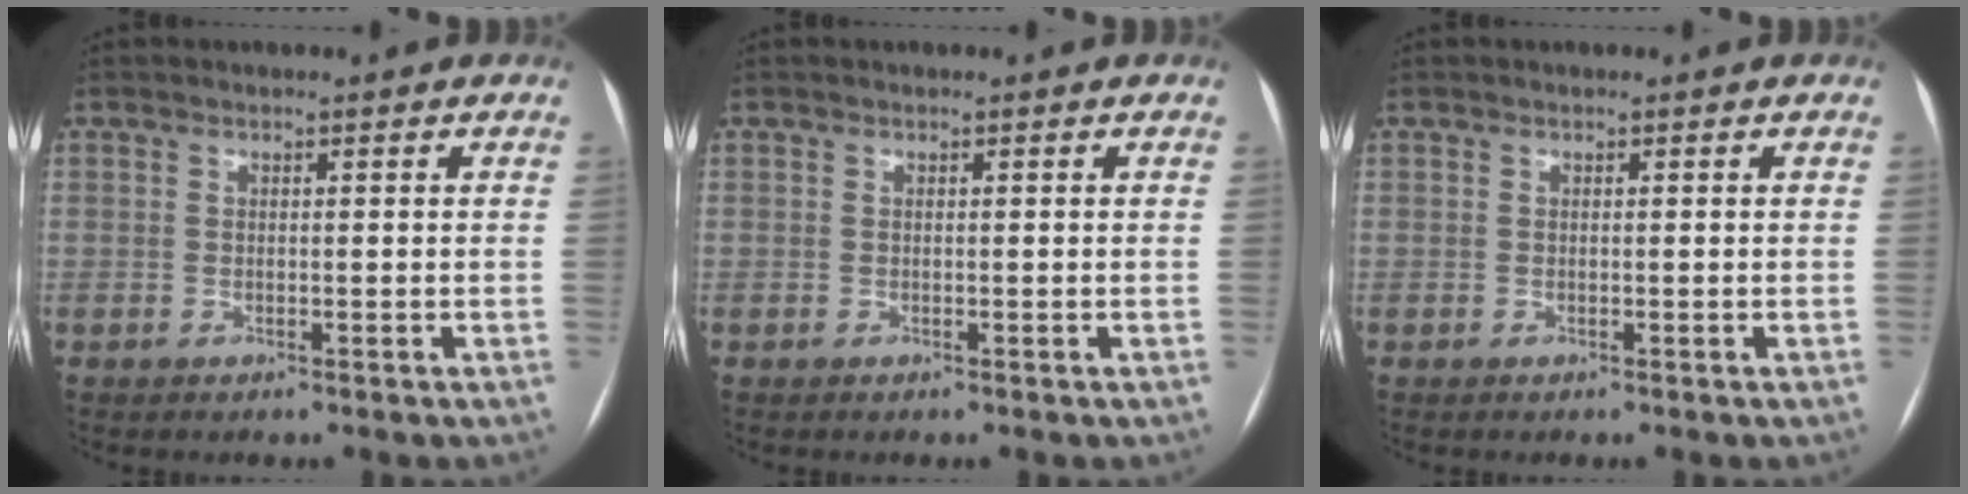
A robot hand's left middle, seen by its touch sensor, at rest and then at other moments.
{"total": 0.0}
{"total": 0.0}